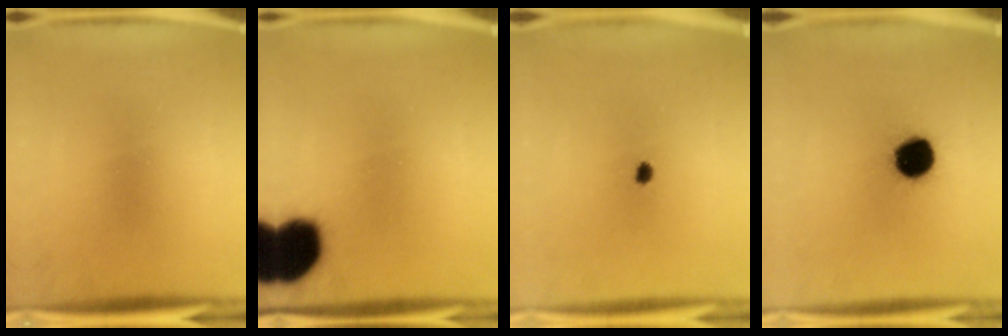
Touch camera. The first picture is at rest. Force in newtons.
{"total": 17.0}
{"total": 1.5}
{"total": 12.7}